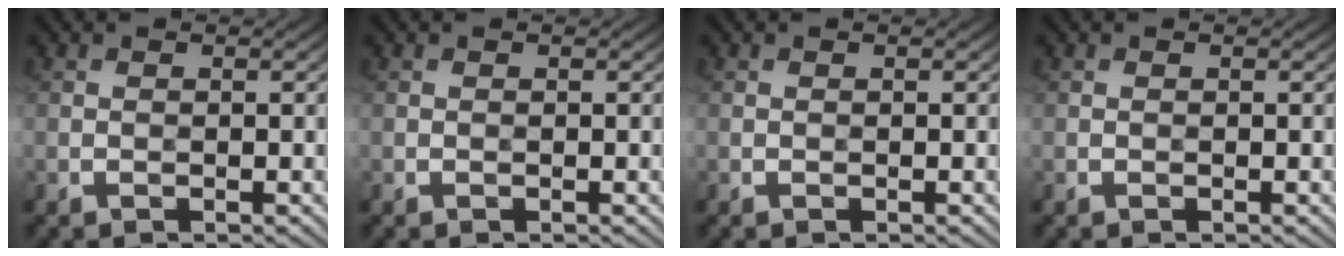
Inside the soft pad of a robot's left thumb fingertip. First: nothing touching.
{"total": 0.0}
{"total": 0.0}
{"total": 0.0}